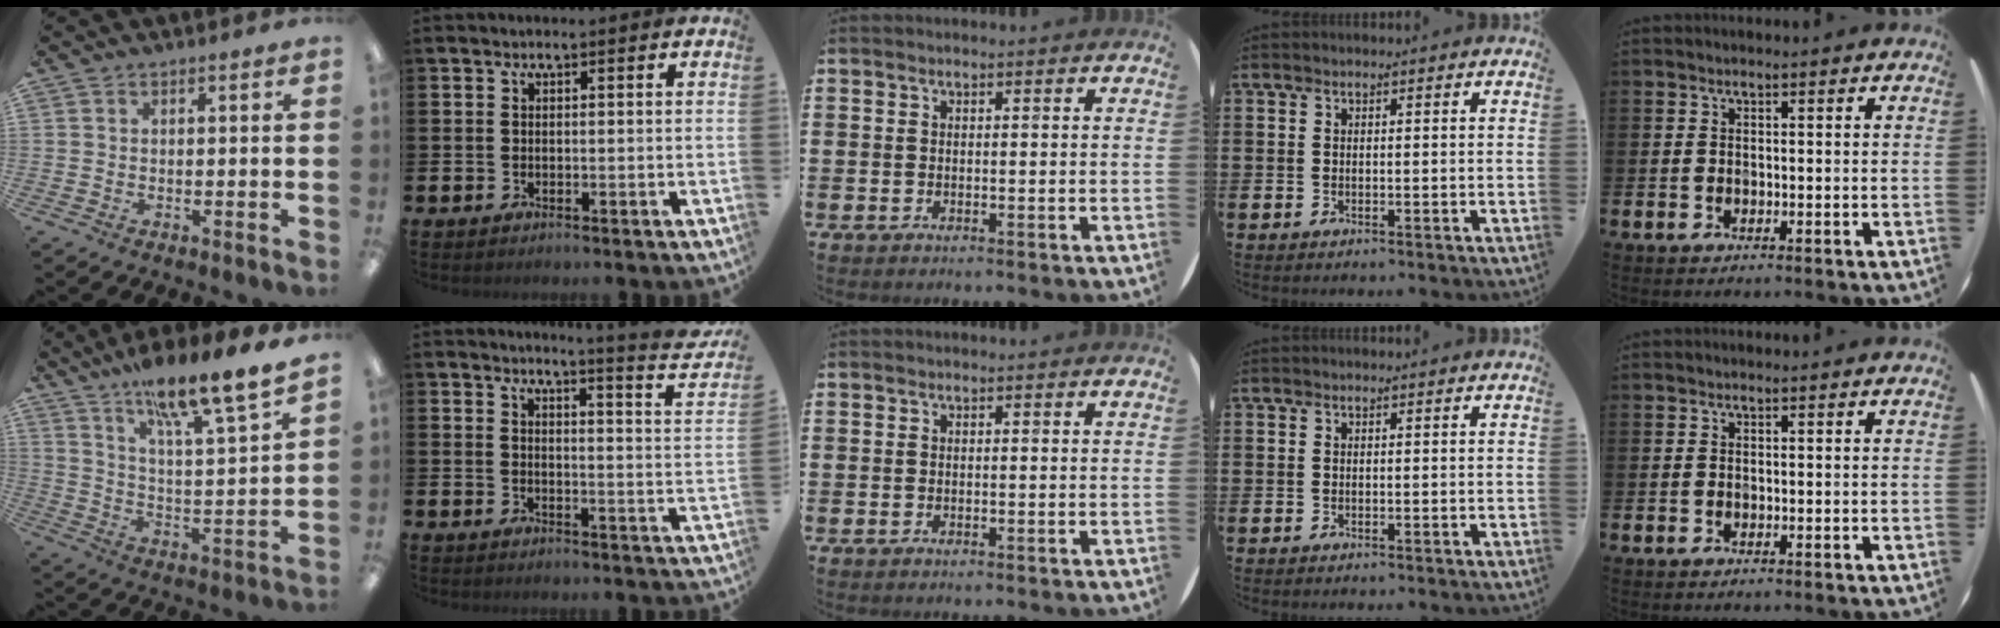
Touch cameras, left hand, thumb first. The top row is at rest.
{"thumb": {"total": 14.3, "force": [12.2, 0.9, 7.5], "torque": [-0.127, -0.089, 0.197]}, "index": {"total": 4.2, "force": [3.9, -0.6, 1.3], "torque": [-0.013, -0.049, 0.056]}}